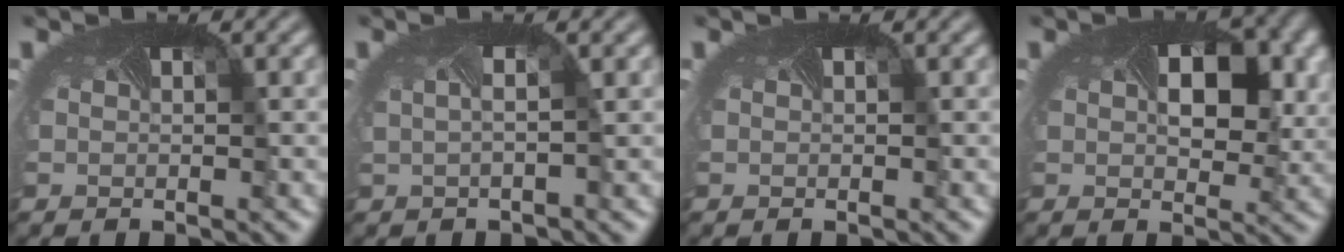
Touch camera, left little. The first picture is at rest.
{"total": 0.9, "force": [0.2, 0.6, 0.7], "torque": [-0.008, 0.016, 0.006]}
{"total": 0.0}
{"total": 5.3, "force": [1.1, 3.1, 4.1], "torque": [-0.069, 0.000, 0.017]}